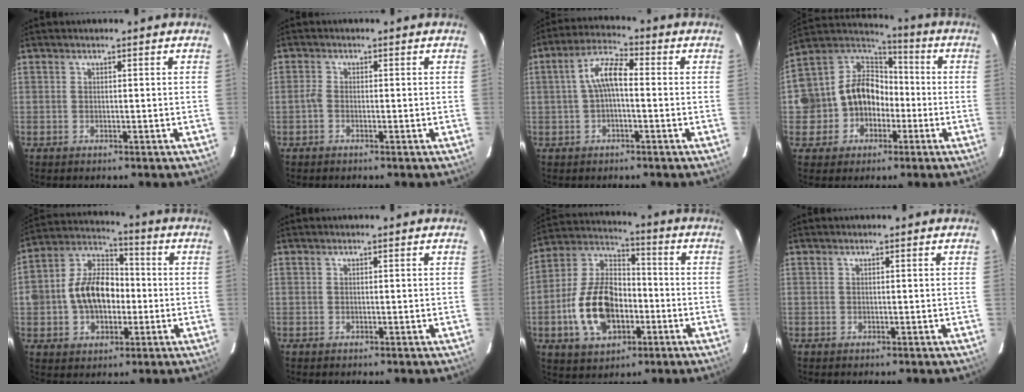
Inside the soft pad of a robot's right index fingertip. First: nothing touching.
{"total": 1.3, "force": [-0.6, 0.7, 0.9], "torque": [-0.022, 0.003, -0.016]}
{"total": 6.5, "force": [-0.2, 2.4, 6.0], "torque": [-0.125, 0.023, -0.005]}
{"total": 15.2, "force": [-3.4, 13.7, 5.7], "torque": [-0.155, 0.055, -0.046]}
{"total": 13.2, "force": [-1.5, 9.1, 9.4], "torque": [-0.188, 0.031, -0.023]}
{"total": 0.0}
{"total": 16.3, "force": [-4.7, 10.1, 11.9], "torque": [-0.249, 0.019, -0.072]}
{"total": 0.0}